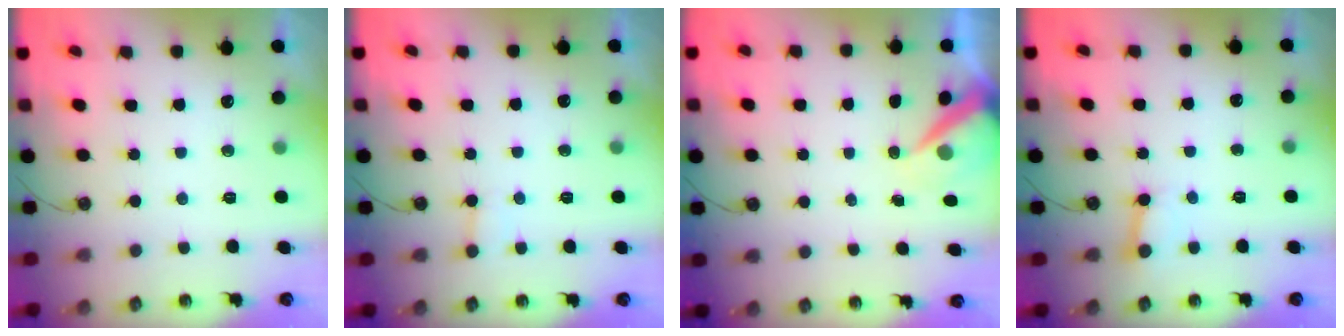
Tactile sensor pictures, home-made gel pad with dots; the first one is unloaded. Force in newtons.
{"total": 5.3, "press": 5.2, "slide": 0.5}
{"total": 6.6, "press": 6.6, "slide": 0.9}
{"total": 5.0, "press": 5.0, "slide": 0.5}